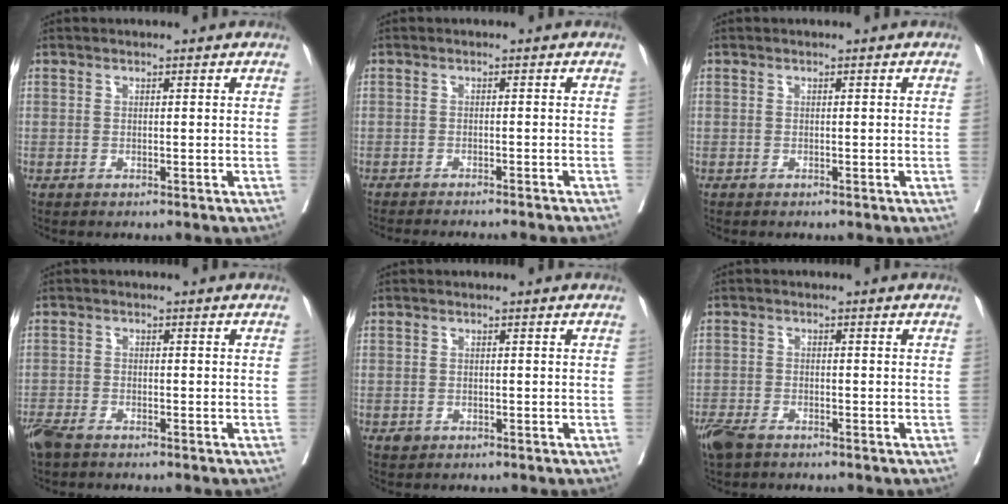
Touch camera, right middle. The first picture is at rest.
{"total": 11.0, "force": [-10.1, 0.2, 4.3], "torque": [-0.035, -0.021, -0.126]}
{"total": 0.0}
{"total": 4.5, "force": [-3.5, 1.6, 2.3], "torque": [-0.048, -0.009, -0.067]}
{"total": 0.9, "force": [-0.4, 0.7, 0.2], "torque": [-0.002, 0.002, -0.004]}
{"total": 5.3, "force": [-3.9, 2.1, 2.8], "torque": [-0.055, -0.010, -0.071]}